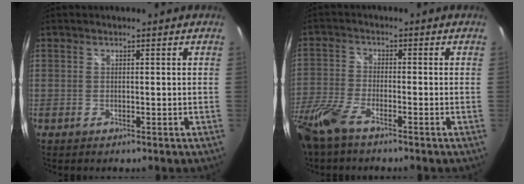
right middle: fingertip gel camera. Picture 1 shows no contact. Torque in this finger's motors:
{"motor_torque": [1.09, -1.04, 0.22, 0.16]}